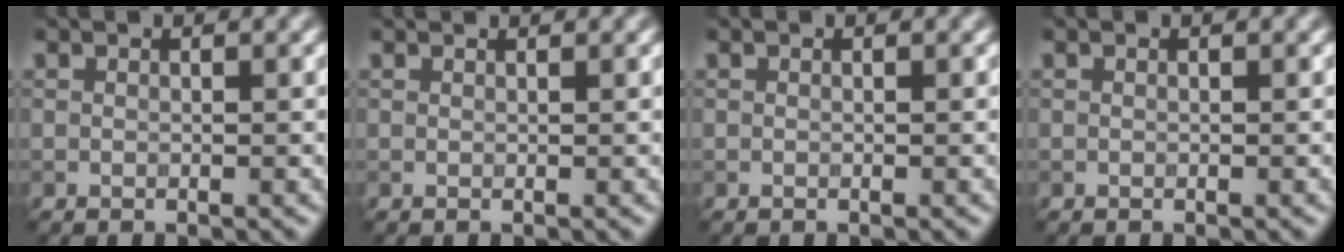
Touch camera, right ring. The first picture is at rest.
{"total": 1.3, "force": [1.1, 0.3, 0.4], "torque": [-0.004, -0.004, 0.002]}
{"total": 0.0}
{"total": 0.0}